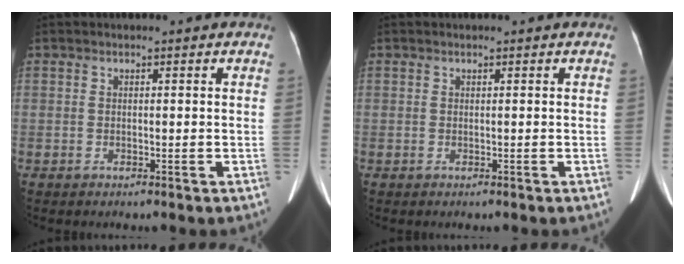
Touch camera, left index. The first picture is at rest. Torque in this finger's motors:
{"motor_torque": [0.00, 0.00, 0.00, 0.00]}